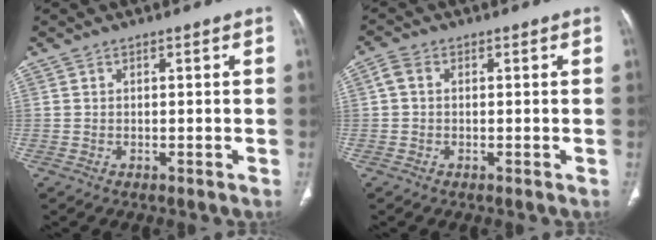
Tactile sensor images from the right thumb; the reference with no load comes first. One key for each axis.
{"total": 2.2, "fx": 0.4, "fy": 1.6, "fz": 1.5, "tx": -0.031, "ty": 0.006, "tz": 0.002}